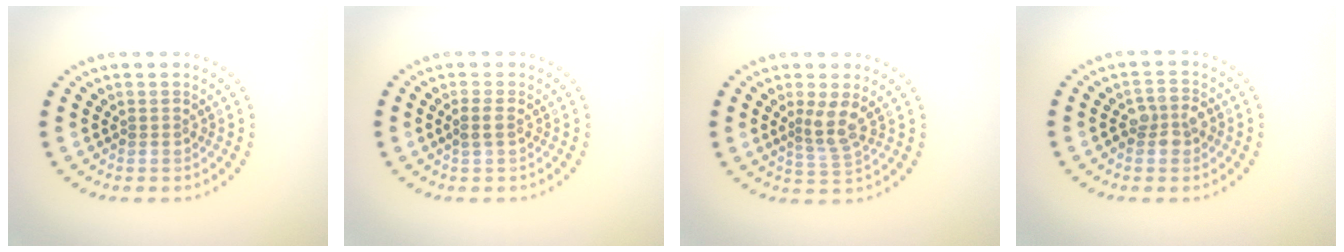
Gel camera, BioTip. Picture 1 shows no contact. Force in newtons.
{"total": 1.1, "press": 1.0, "slide": 0.3}
{"total": 2.4, "press": 1.8, "slide": 1.5}
{"total": 2.4, "press": 2.4, "slide": 0.4}